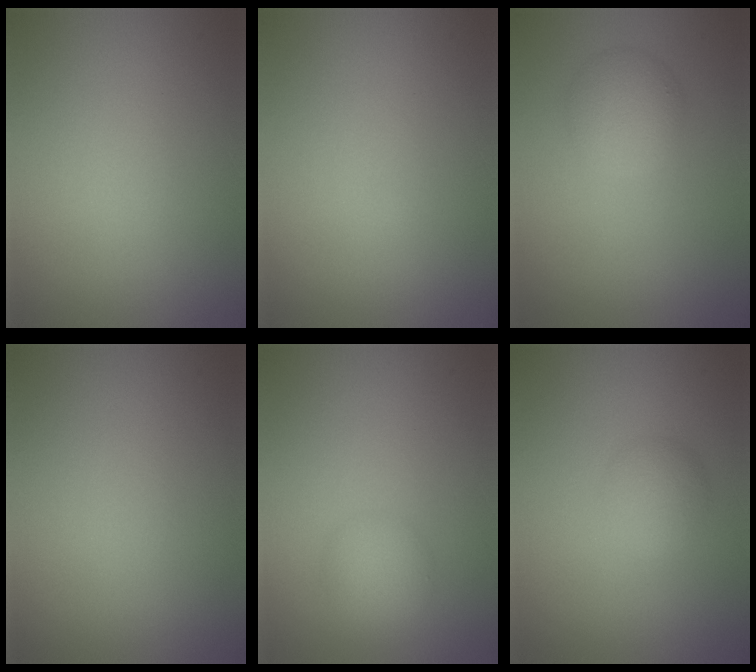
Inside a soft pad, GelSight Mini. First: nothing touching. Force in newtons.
{"total": 0.0}
{"total": 2.9, "press": 2.9, "slide": 0.0}
{"total": 0.0}
{"total": 2.4, "press": 2.4, "slide": 0.0}
{"total": 2.0, "press": 2.0, "slide": 0.0}